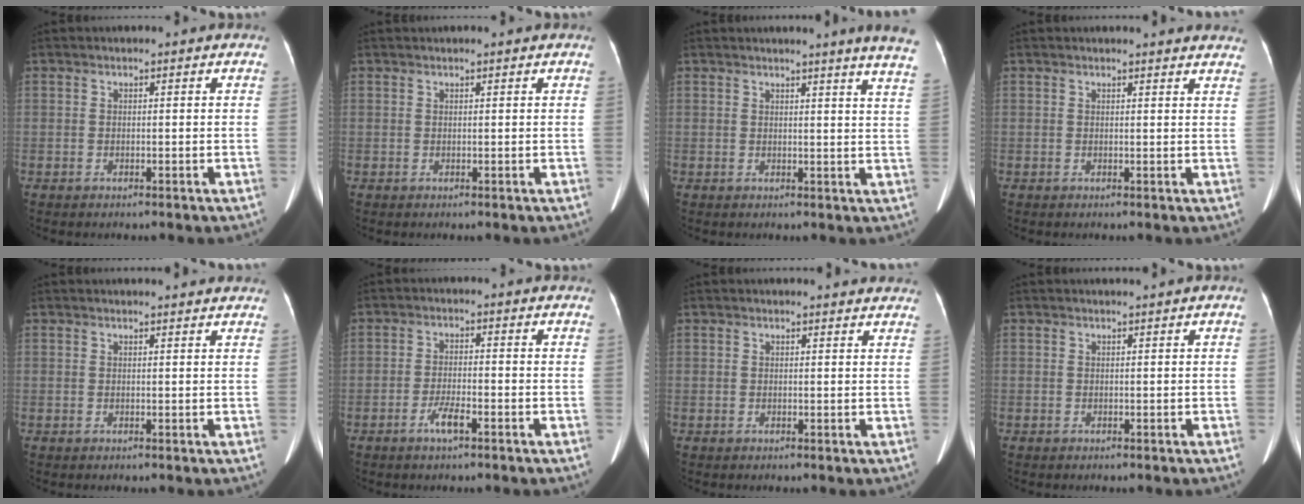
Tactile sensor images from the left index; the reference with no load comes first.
{"total": 1.2, "force": [1.1, 0.0, 0.5], "torque": [-0.006, 0.019, 0.019]}
{"total": 9.5, "force": [8.3, -1.4, 4.4], "torque": [-0.049, -0.052, 0.067]}
{"total": 9.4, "force": [9.1, 0.9, 2.2], "torque": [-0.007, -0.012, 0.076]}
{"total": 6.2, "force": [5.9, 0.4, 1.7], "torque": [-0.021, 0.017, 0.056]}
{"total": 3.3, "force": [-2.1, 0.4, 2.5], "torque": [-0.053, -0.004, -0.039]}
{"total": 6.1, "force": [5.9, 0.8, 1.3], "torque": [-0.009, 0.005, 0.047]}
{"total": 0.0}